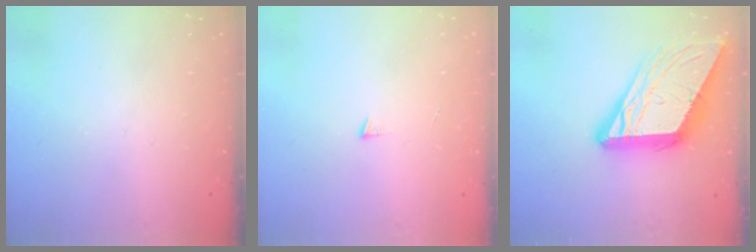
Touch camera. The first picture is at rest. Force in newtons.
{"total": 4.1, "press": 4.1, "slide": 0.4}
{"total": 19.3, "press": 19.2, "slide": 2.3}